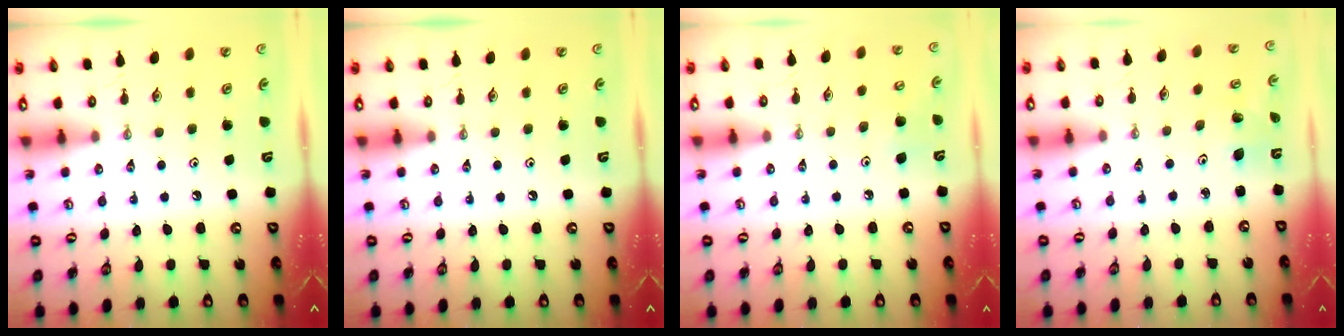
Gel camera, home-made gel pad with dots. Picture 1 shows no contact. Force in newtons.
{"total": 0.0}
{"total": 6.7, "press": 6.4, "slide": 1.9}
{"total": 2.5, "press": 2.5, "slide": 0.1}